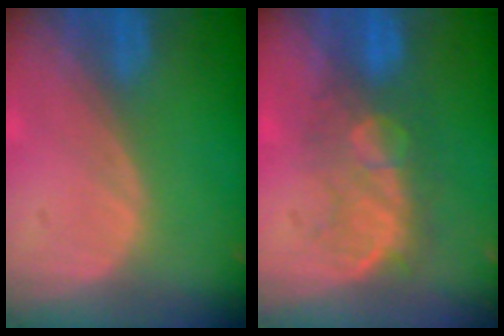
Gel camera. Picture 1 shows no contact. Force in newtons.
{"total": 7.9, "press": 7.6, "slide": 2.2}